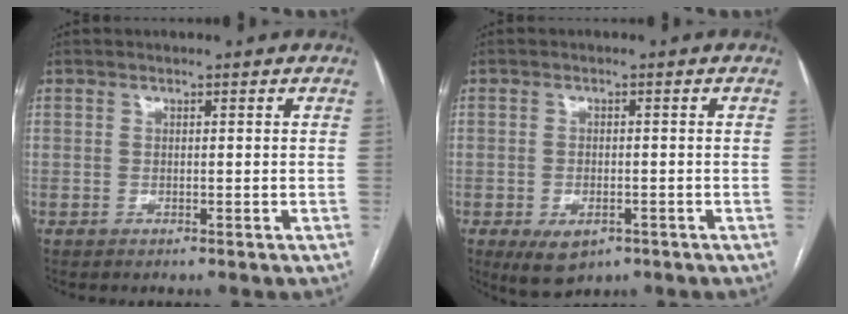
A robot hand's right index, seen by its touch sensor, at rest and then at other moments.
{"total": 5.1, "force": [-2.5, 3.0, 3.2], "torque": [-0.056, -0.004, -0.028]}